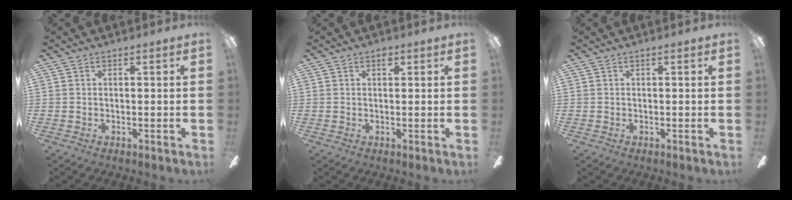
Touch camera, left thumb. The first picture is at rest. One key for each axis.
{"total": 1.4, "fx": 0.8, "fy": 0.8, "fz": 0.8, "tx": 0.000, "ty": -0.004, "tz": 0.010}
{"total": 0.0}